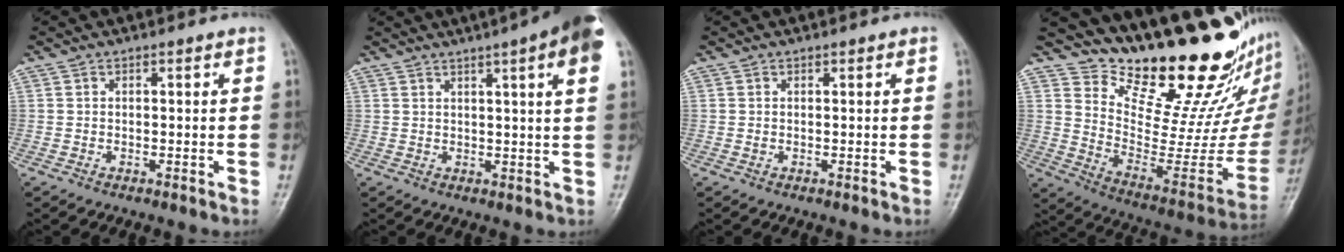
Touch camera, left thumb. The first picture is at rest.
{"total": 12.1, "force": [6.5, 1.3, 10.1], "torque": [-0.131, 0.005, 0.071]}
{"total": 0.0}
{"total": 26.5, "force": [21.1, 8.8, 13.4], "torque": [-0.159, -0.156, 0.317]}